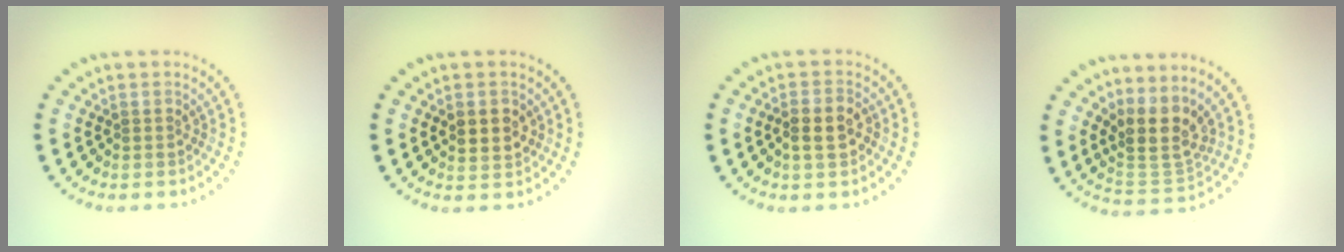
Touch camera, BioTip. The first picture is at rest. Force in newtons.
{"total": 2.9, "press": 2.9, "slide": 0.3}
{"total": 2.8, "press": 2.7, "slide": 0.7}
{"total": 4.0, "press": 3.1, "slide": 2.6}